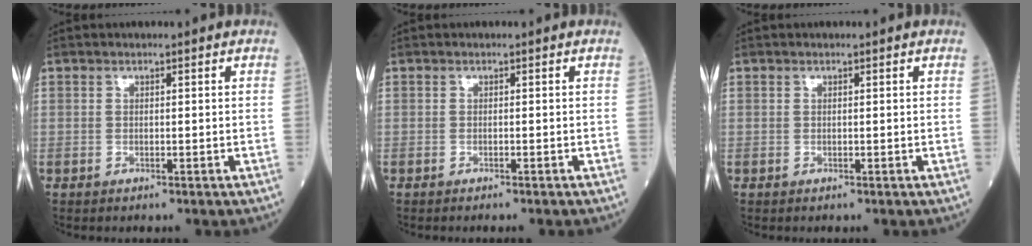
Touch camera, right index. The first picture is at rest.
{"total": 2.2, "force": [-2.0, 0.0, 0.9], "torque": [-0.015, -0.002, -0.023]}
{"total": 0.0}